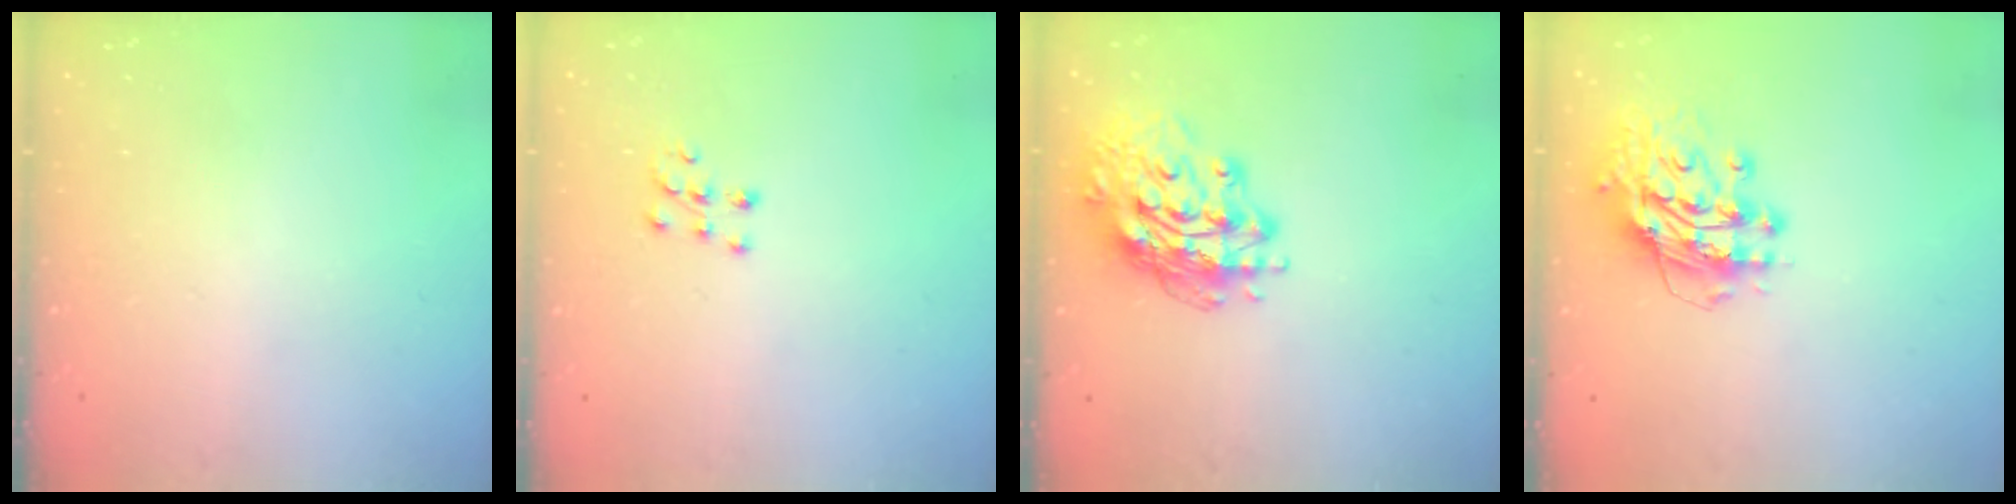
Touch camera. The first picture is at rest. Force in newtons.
{"total": 7.6, "press": 7.6, "slide": 0.5}
{"total": 15.9, "press": 15.9, "slide": 1.5}
{"total": 12.9, "press": 12.8, "slide": 1.2}